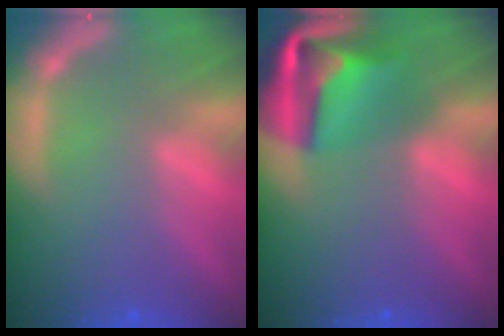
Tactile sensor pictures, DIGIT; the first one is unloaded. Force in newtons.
{"total": 8.9}